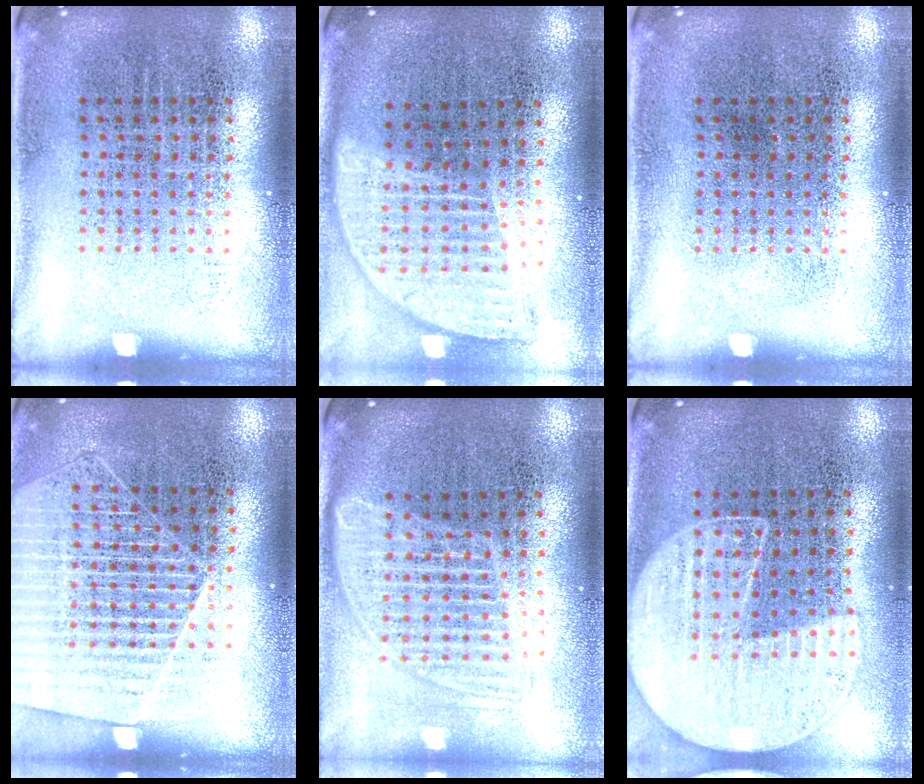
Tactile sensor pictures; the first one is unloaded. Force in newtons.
{"total": 1.9, "press": 1.5, "slide": 1.1}
{"total": 0.0}
{"total": 1.4, "press": 1.3, "slide": 0.5}
{"total": 1.7, "press": 1.4, "slide": 1.0}
{"total": 1.3, "press": 1.3, "slide": 0.2}